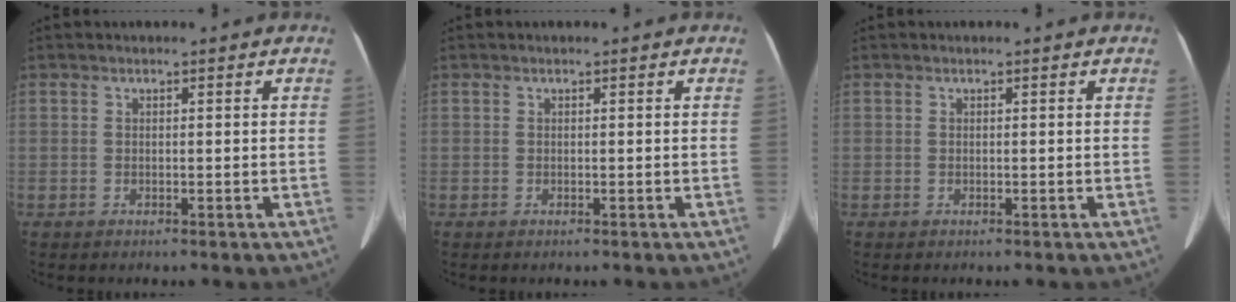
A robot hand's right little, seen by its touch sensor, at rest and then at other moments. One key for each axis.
{"total": 0.0}
{"total": 0.0}